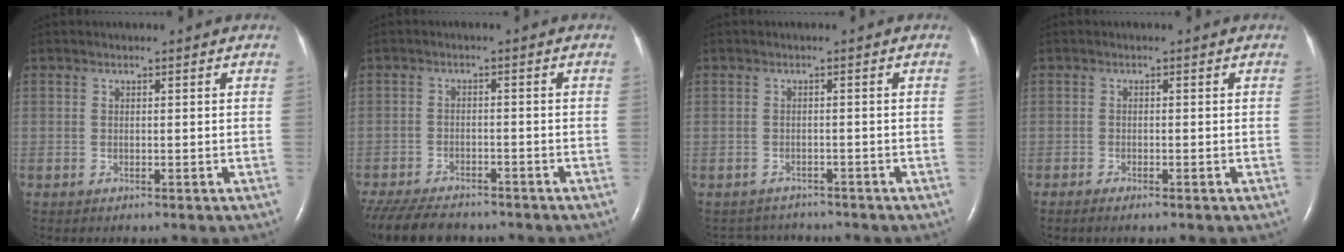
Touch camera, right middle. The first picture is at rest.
{"total": 12.3, "force": [-10.4, 3.8, 5.3], "torque": [-0.115, -0.018, -0.158]}
{"total": 3.9, "force": [-3.8, 0.9, -0.2], "torque": [0.005, 0.001, -0.054]}
{"total": 1.2, "force": [-0.9, 0.0, 0.8], "torque": [-0.011, -0.002, -0.014]}